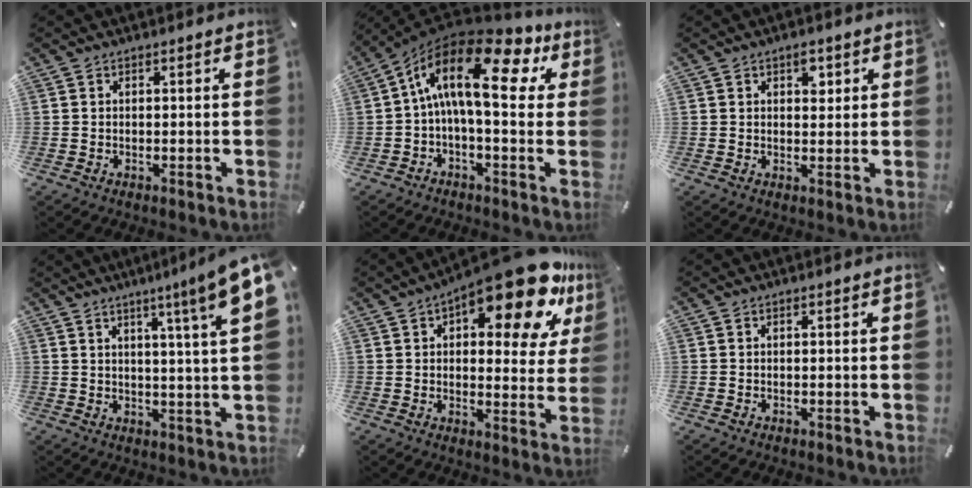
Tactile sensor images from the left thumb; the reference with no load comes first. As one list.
[{"total": 19.4, "force": [4.8, 8.1, 16.9], "torque": [-0.318, -0.030, 0.069]}, {"total": 3.1, "force": [1.6, 1.8, 1.9], "torque": [-0.009, -0.010, 0.022]}, {"total": 10.7, "force": [5.4, -0.6, 9.2], "torque": [-0.144, -0.035, 0.080]}, {"total": 20.5, "force": [11.5, 7.3, 15.2], "torque": [-0.204, -0.072, 0.181]}, {"total": 0.0}]